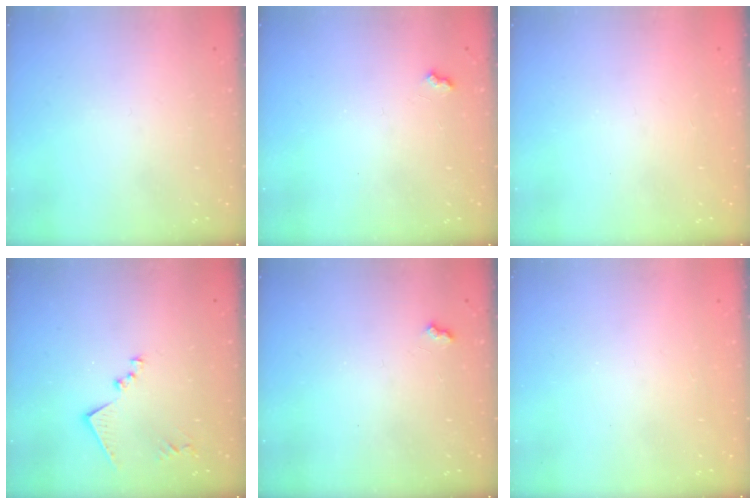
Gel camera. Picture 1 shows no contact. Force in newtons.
{"total": 4.4, "press": 4.4, "slide": 0.6}
{"total": 1.3, "press": 1.0, "slide": 0.7}
{"total": 11.1, "press": 11.1, "slide": 0.9}
{"total": 4.4, "press": 4.4, "slide": 0.6}
{"total": 0.9, "press": 0.9, "slide": 0.2}